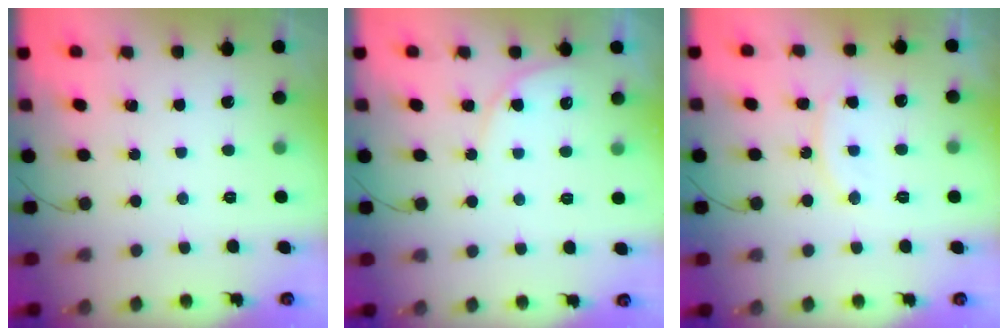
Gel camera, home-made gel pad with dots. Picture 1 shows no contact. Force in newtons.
{"total": 5.4, "press": 5.4, "slide": 0.6}
{"total": 9.4, "press": 9.3, "slide": 0.5}